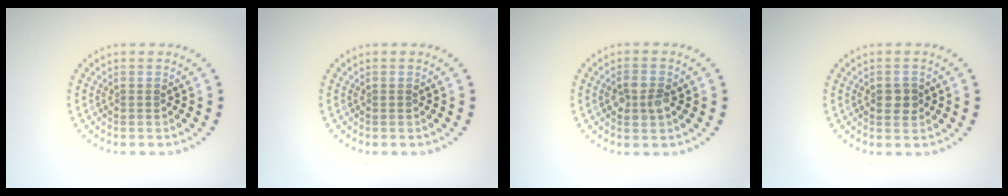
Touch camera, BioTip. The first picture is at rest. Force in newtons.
{"total": 0.0}
{"total": 2.5, "press": 2.5, "slide": 0.1}
{"total": 1.7, "press": 1.7, "slide": 0.1}